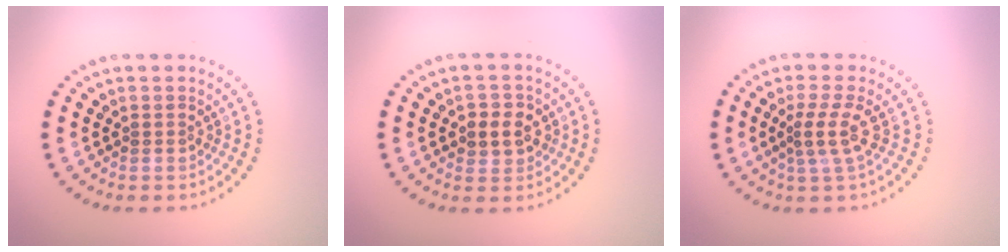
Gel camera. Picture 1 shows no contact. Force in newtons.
{"total": 2.9, "press": 2.8, "slide": 0.7}
{"total": 2.6, "press": 1.8, "slide": 1.9}